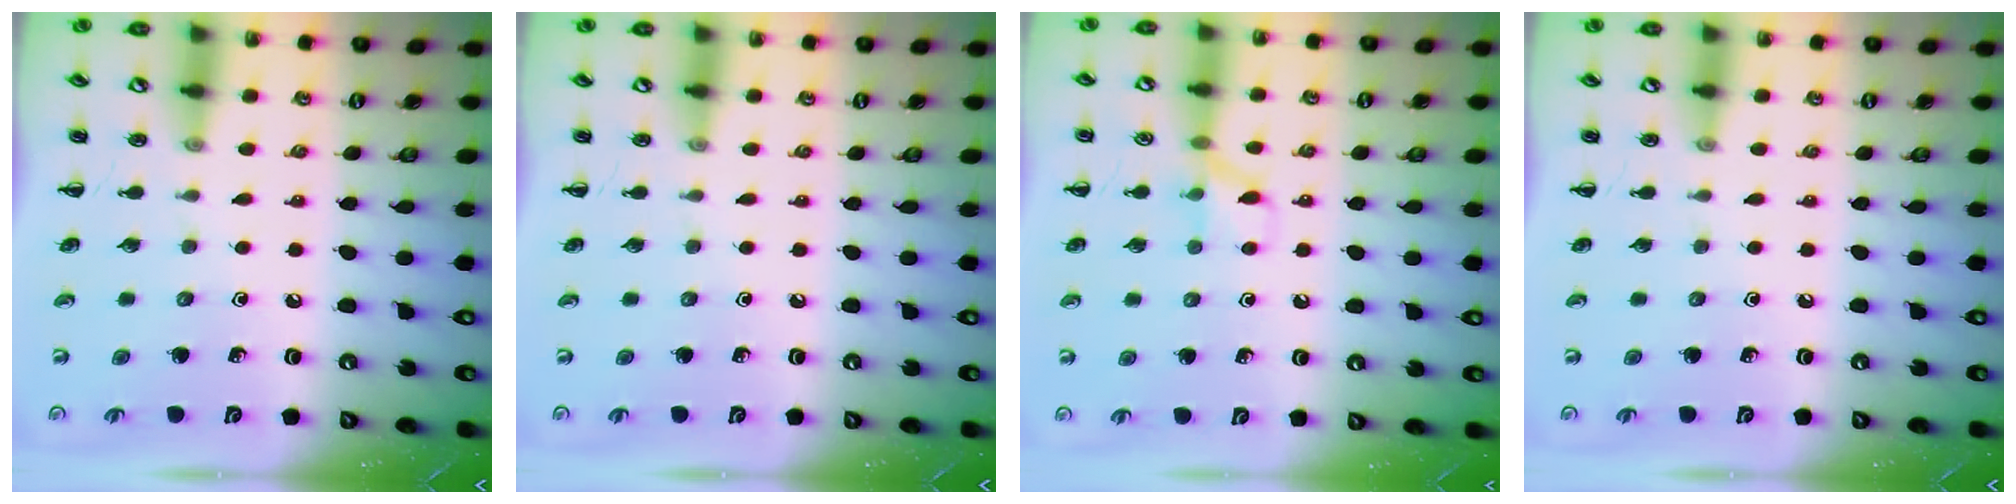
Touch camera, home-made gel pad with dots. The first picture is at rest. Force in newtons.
{"total": 0.0}
{"total": 6.7, "press": 6.7, "slide": 0.5}
{"total": 0.0}